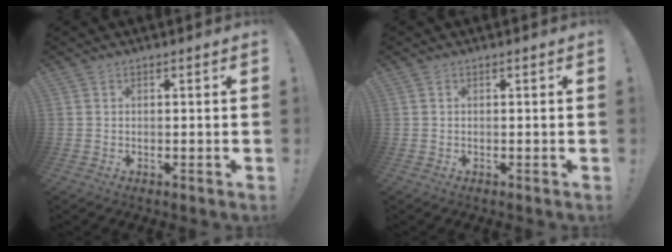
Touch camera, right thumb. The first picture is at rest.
{"total": 0.0}